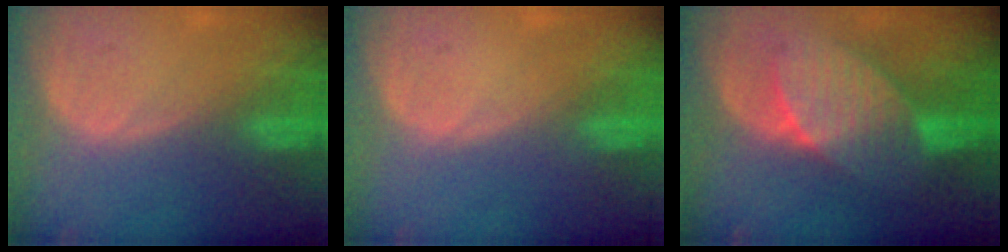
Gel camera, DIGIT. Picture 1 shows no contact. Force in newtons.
{"total": 0.0}
{"total": 7.5, "press": 7.5, "slide": 0.2}